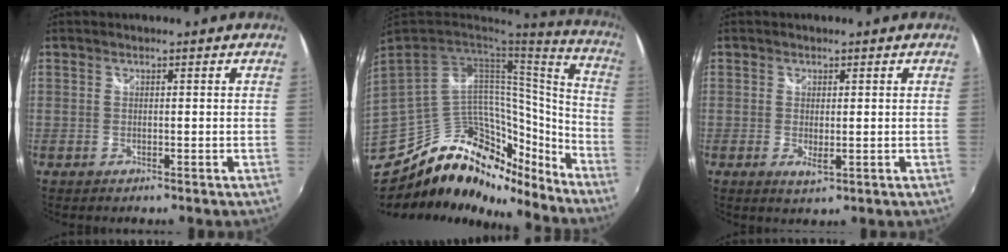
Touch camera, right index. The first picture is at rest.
{"total": 30.6, "force": [-21.9, 16.1, 14.0], "torque": [-0.281, 0.029, -0.324]}
{"total": 2.3, "force": [-0.2, 1.0, 2.1], "torque": [-0.035, -0.008, -0.002]}